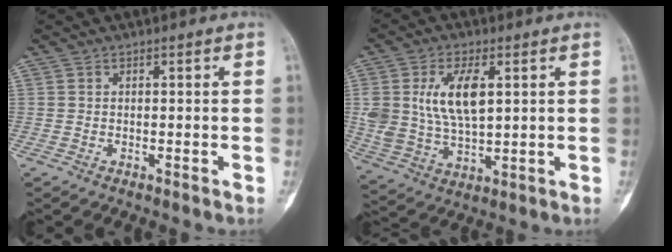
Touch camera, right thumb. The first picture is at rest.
{"total": 12.0, "force": [3.1, 6.1, 9.8], "torque": [-0.190, -0.010, 0.066]}